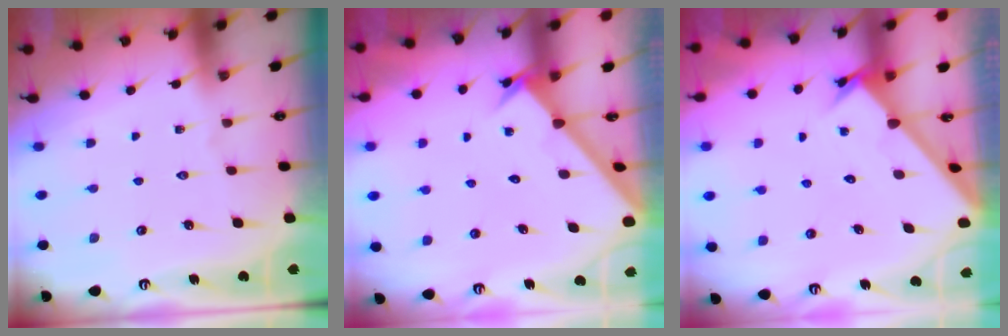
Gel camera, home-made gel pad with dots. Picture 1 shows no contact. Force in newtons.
{"total": 1.9, "press": 1.9, "slide": 0.2}
{"total": 1.7, "press": 1.7, "slide": 0.1}